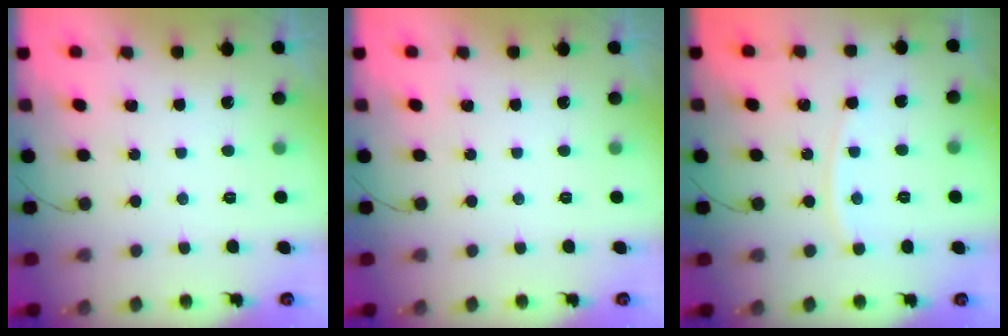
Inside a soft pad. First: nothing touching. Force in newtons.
{"total": 0.0}
{"total": 4.3, "press": 4.3, "slide": 0.2}